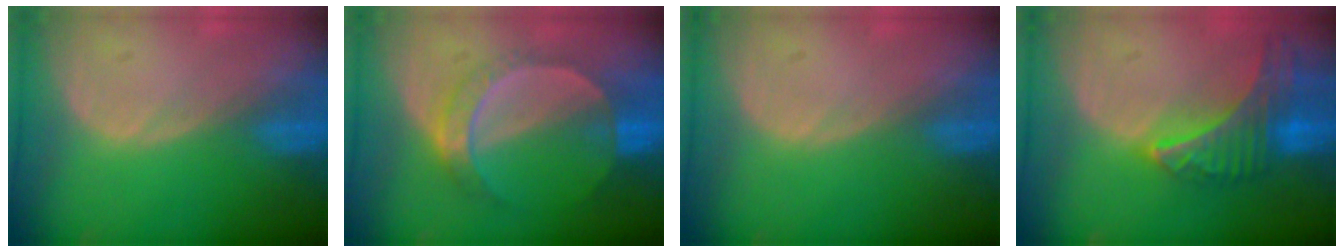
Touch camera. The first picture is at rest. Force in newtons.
{"total": 7.2, "press": 6.3, "slide": 3.5}
{"total": 0.0}
{"total": 9.1, "press": 8.0, "slide": 4.4}